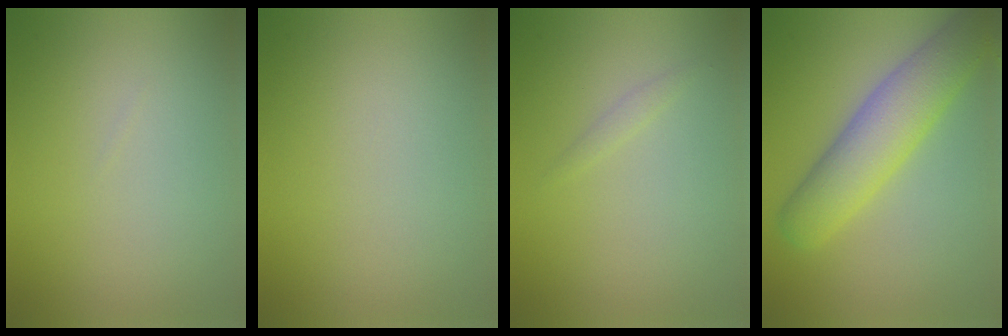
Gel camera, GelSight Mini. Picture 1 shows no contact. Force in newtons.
{"total": 0.0}
{"total": 0.7, "press": 0.7, "slide": 0.0}
{"total": 6.4, "press": 6.4, "slide": 0.4}